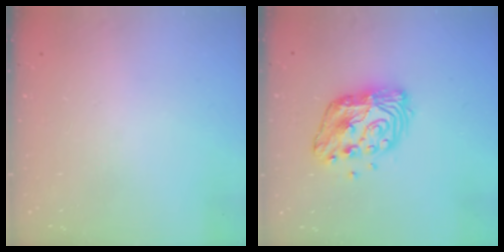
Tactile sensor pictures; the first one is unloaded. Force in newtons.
{"total": 12.7, "press": 12.6, "slide": 1.0}